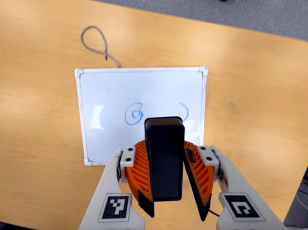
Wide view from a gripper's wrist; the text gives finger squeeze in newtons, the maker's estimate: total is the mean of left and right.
{"total": 7.8, "left": 8.6, "right": 7.0}